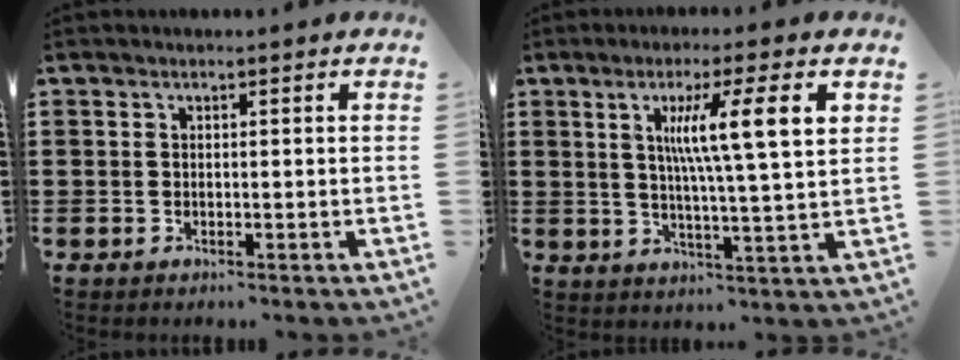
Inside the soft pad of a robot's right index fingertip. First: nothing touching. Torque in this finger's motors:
{"motor_torque": [1.42, 0.72, 0.40, 0.21]}